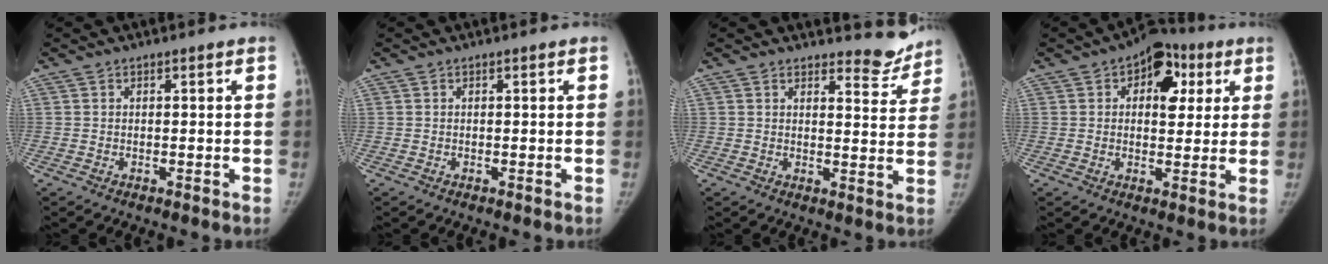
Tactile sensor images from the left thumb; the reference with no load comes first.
{"total": 0.0}
{"total": 6.1, "force": [5.7, 2.1, 0.6], "torque": [0.023, -0.050, 0.067]}
{"total": 11.3, "force": [4.2, 7.2, 7.7], "torque": [-0.053, 0.003, 0.054]}